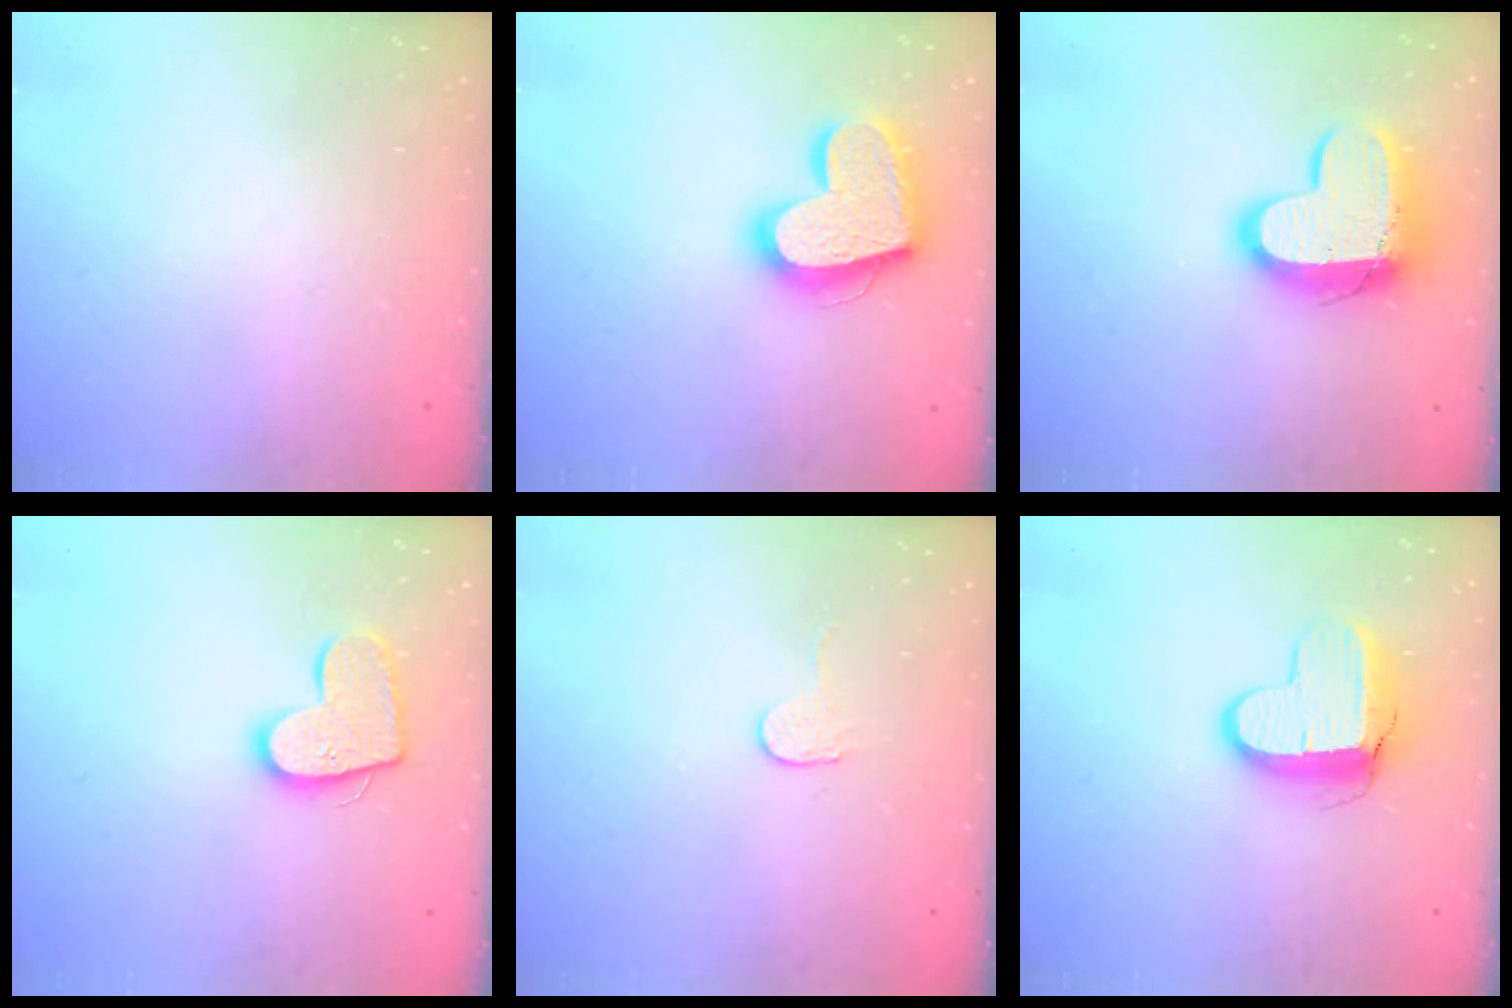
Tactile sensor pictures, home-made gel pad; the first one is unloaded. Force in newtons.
{"total": 19.5, "press": 19.4, "slide": 1.6}
{"total": 14.2, "press": 14.1, "slide": 1.1}
{"total": 13.0, "press": 13.0, "slide": 0.9}
{"total": 2.7, "press": 2.7, "slide": 0.2}
{"total": 9.9, "press": 9.8, "slide": 0.9}